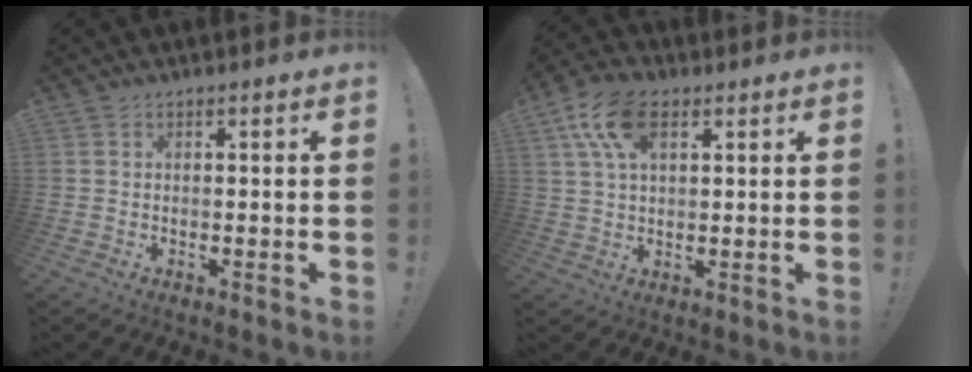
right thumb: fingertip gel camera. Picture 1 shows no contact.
{"total": 12.4, "force": [5.4, 6.7, 8.9], "torque": [-0.157, -0.007, 0.103]}